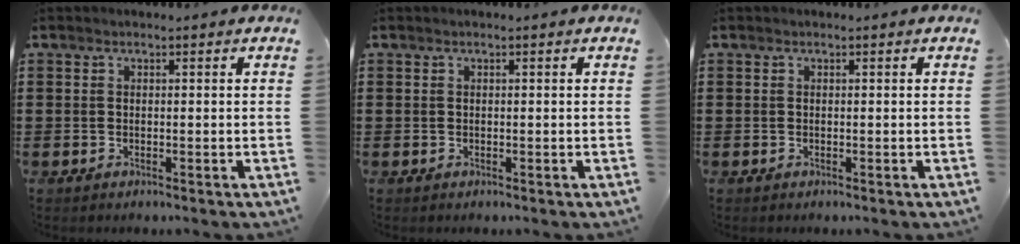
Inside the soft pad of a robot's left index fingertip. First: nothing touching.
{"total": 0.0}
{"total": 0.0}